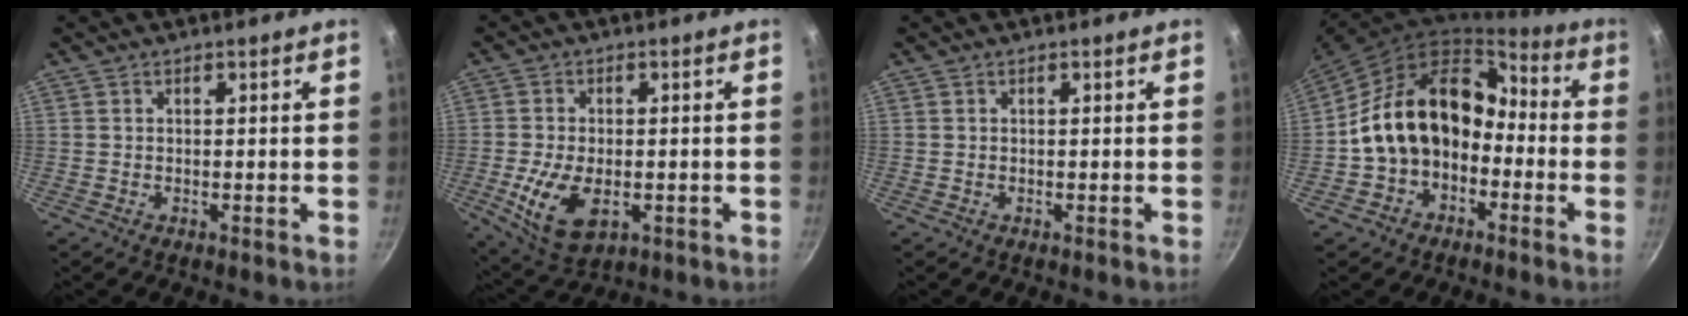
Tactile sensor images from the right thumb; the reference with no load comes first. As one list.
[{"total": 10.5, "force": [-2.3, 6.0, 8.4], "torque": [-0.155, -0.011, -0.033]}, {"total": 0.0}, {"total": 16.2, "force": [-3.2, 12.3, 10.1], "torque": [-0.141, 0.075, -0.061]}]